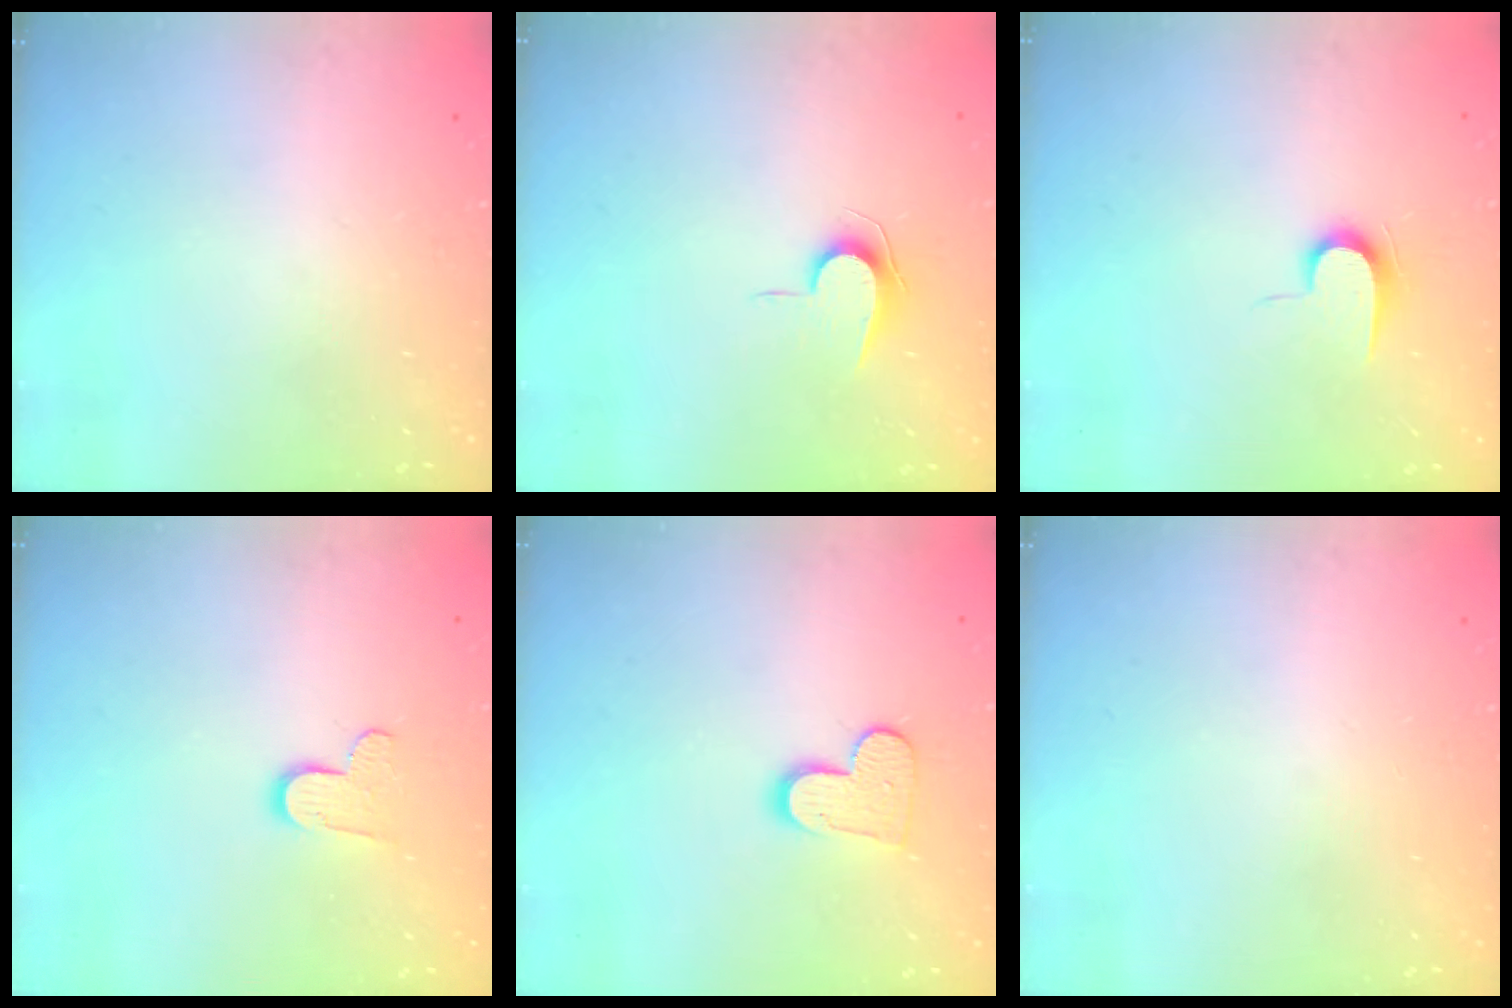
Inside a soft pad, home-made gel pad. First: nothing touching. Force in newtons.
{"total": 6.8, "press": 6.8, "slide": 0.7}
{"total": 6.4, "press": 6.3, "slide": 0.7}
{"total": 7.0, "press": 7.0, "slide": 0.3}
{"total": 9.7, "press": 9.7, "slide": 0.5}
{"total": 0.8, "press": 0.5, "slide": 0.6}